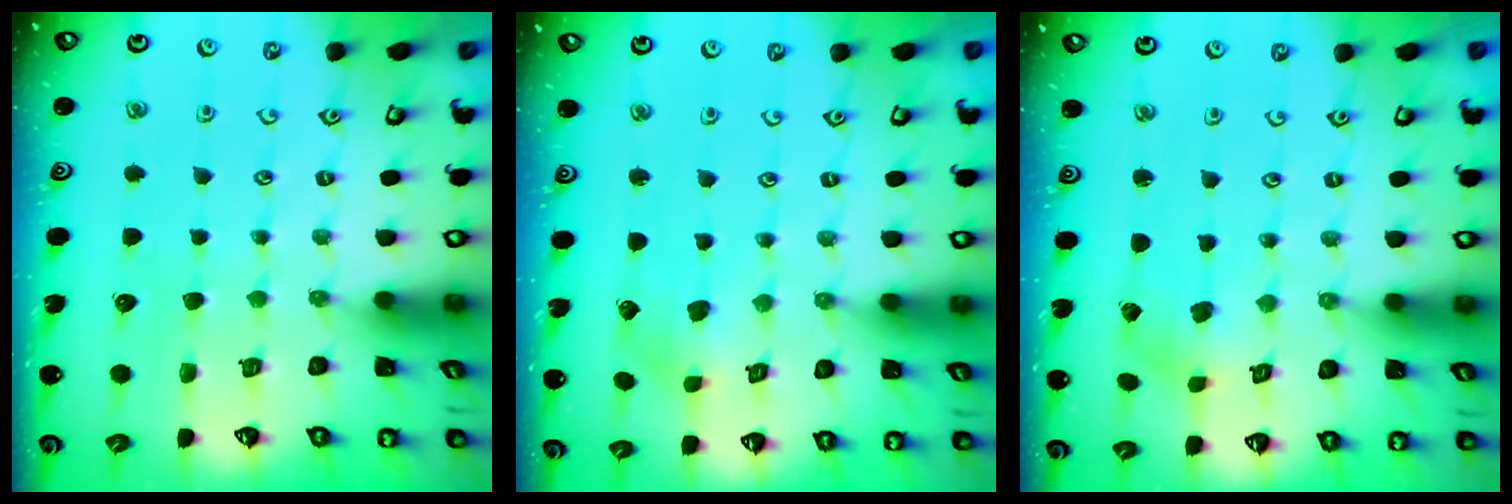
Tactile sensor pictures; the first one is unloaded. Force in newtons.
{"total": 3.1, "press": 3.1, "slide": 0.3}
{"total": 1.4, "press": 1.4, "slide": 0.2}